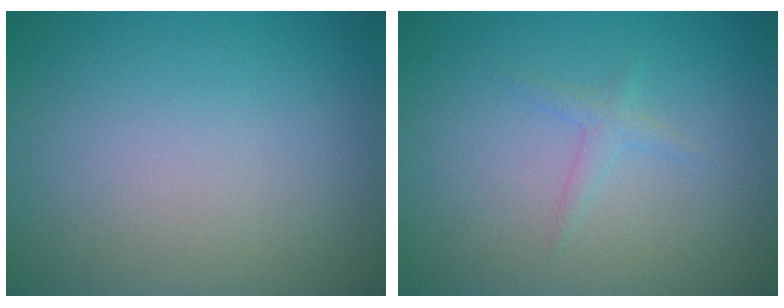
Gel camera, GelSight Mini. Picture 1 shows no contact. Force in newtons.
{"total": 1.0, "press": 1.0, "slide": 0.1}